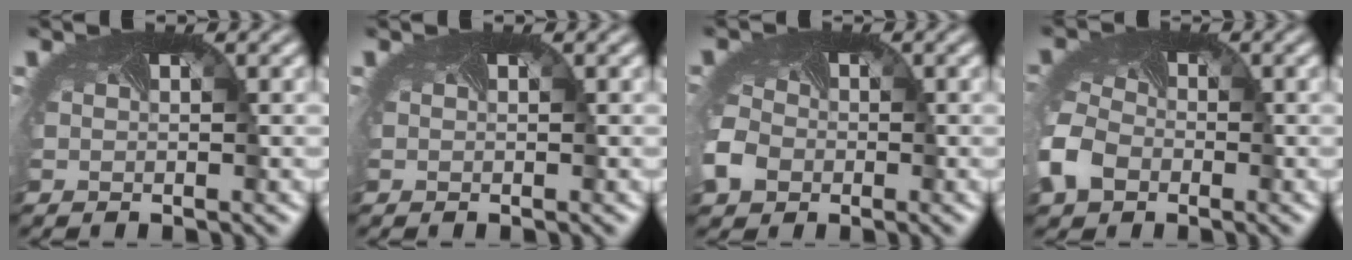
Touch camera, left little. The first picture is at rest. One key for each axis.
{"total": 0.0}
{"total": 5.1, "fx": -2.0, "fy": 4.0, "fz": 2.5, "tx": -0.071, "ty": -0.018, "tz": -0.038}
{"total": 6.2, "fx": -2.7, "fy": 4.6, "fz": 3.2, "tx": -0.092, "ty": -0.016, "tz": -0.054}